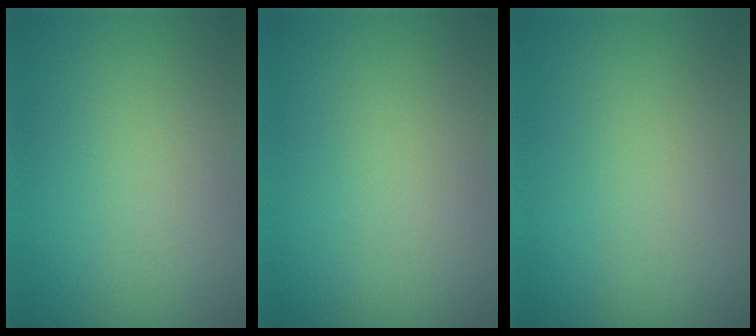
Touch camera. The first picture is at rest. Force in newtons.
{"total": 0.0}
{"total": 0.0}